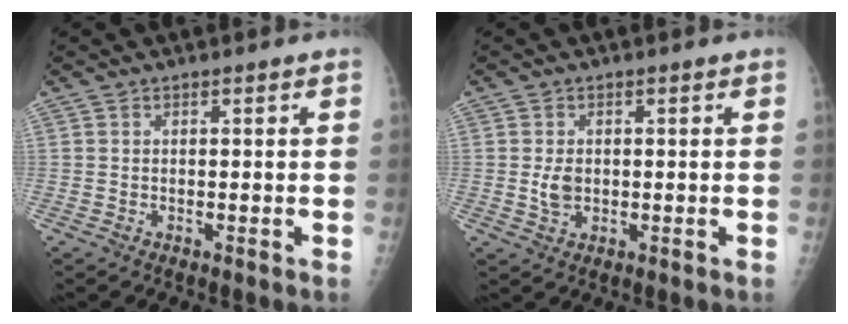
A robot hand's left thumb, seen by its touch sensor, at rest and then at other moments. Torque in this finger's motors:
{"motor_torque": [0.40, 0.25, 0.35, -0.01, 0.00]}